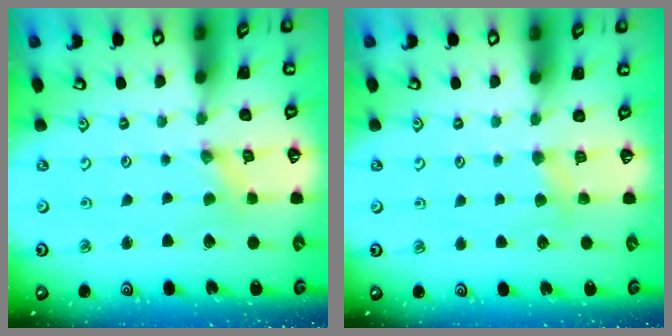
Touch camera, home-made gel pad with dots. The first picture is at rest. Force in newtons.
{"total": 2.9, "press": 2.8, "slide": 0.4}